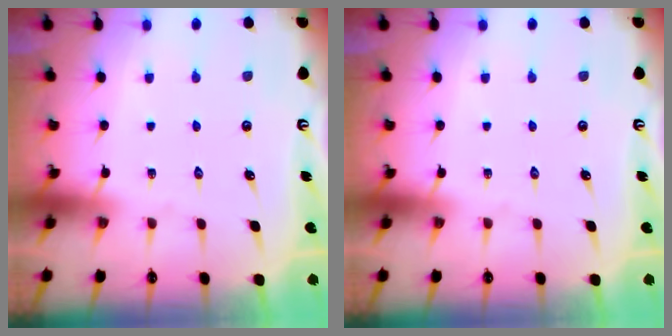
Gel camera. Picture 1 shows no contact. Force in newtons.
{"total": 0.0}